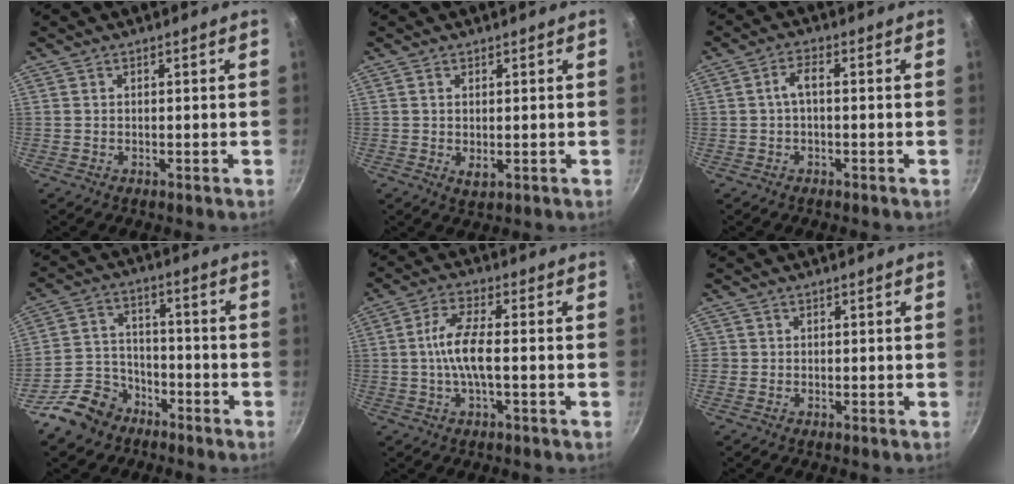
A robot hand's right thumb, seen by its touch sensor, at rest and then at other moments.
{"total": 1.8, "force": [0.2, 0.9, 1.5], "torque": [-0.025, -0.009, 0.006]}
{"total": 3.0, "force": [-0.4, 1.3, 2.7], "torque": [-0.059, 0.018, -0.009]}
{"total": 10.7, "force": [-7.2, 7.3, 3.2], "torque": [-0.040, 0.059, -0.130]}
{"total": 7.3, "force": [-0.7, 2.0, 7.0], "torque": [-0.146, 0.015, -0.021]}
{"total": 1.2, "force": [-0.2, 1.2, 0.2], "torque": [0.003, 0.003, -0.006]}